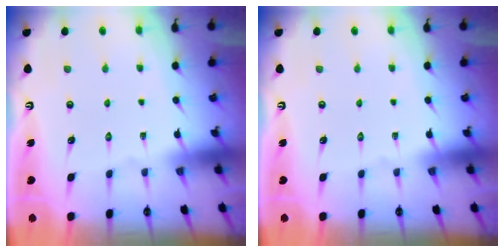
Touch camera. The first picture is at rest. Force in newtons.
{"total": 0.0}